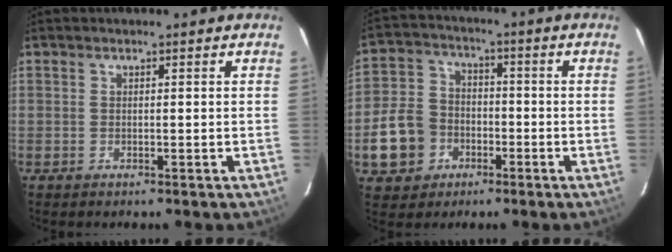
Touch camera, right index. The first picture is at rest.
{"total": 11.0, "force": [-3.9, 9.4, 4.3], "torque": [-0.126, 0.030, -0.056]}